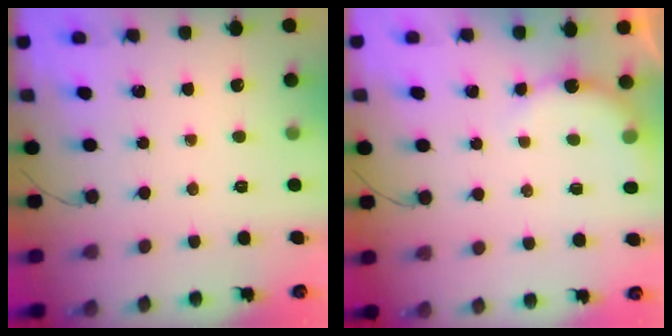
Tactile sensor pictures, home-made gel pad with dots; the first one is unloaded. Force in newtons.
{"total": 6.0, "press": 6.0, "slide": 0.5}